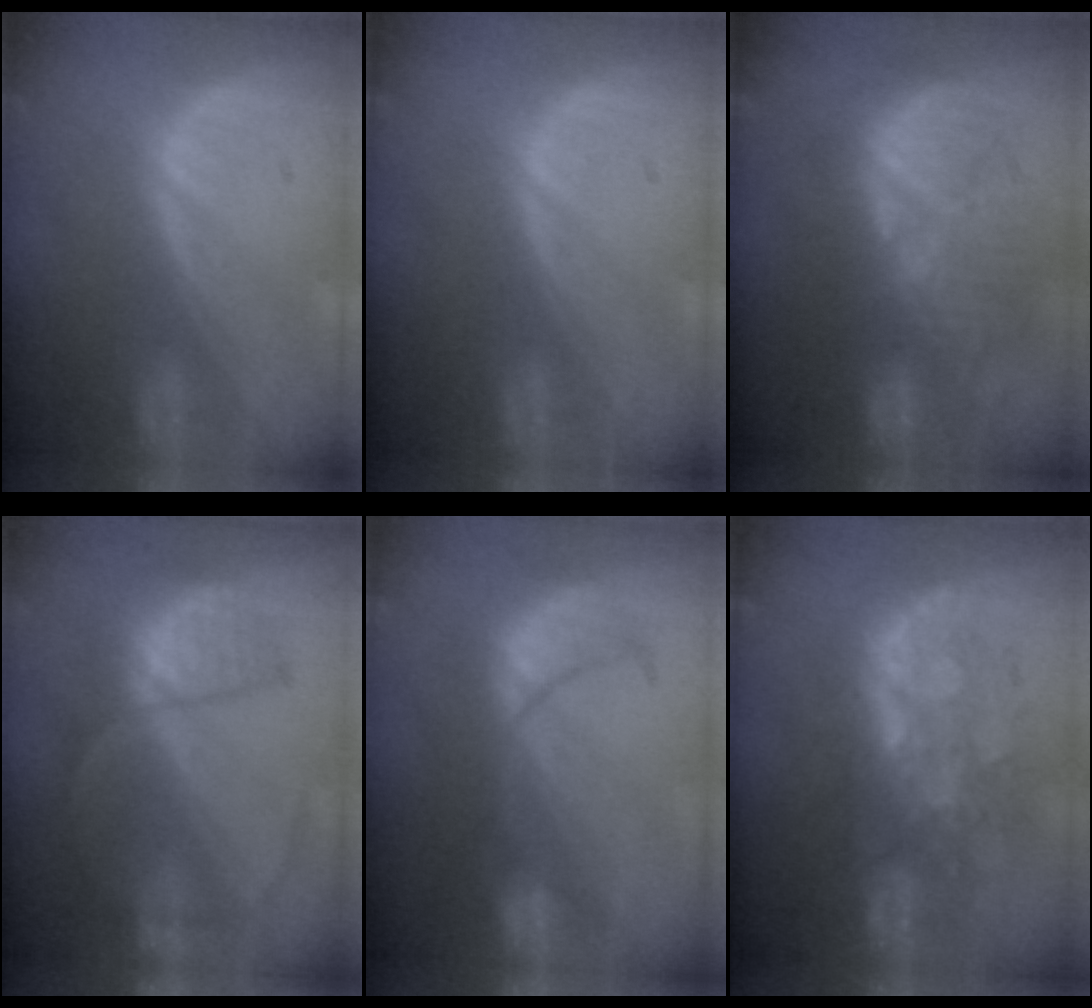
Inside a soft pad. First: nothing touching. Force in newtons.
{"total": 0.0}
{"total": 11.4, "press": 11.2, "slide": 2.4}
{"total": 6.5, "press": 6.4, "slide": 1.0}
{"total": 7.9, "press": 7.7, "slide": 1.5}
{"total": 9.5, "press": 8.8, "slide": 3.6}